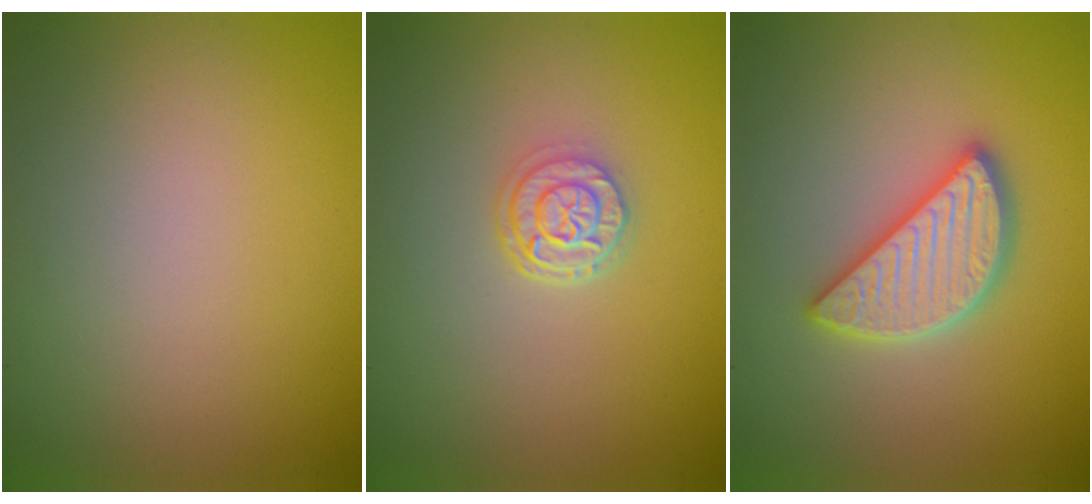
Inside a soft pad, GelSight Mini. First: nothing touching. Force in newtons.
{"total": 2.7, "press": 2.2, "slide": 1.6}
{"total": 4.5, "press": 4.5, "slide": 0.4}